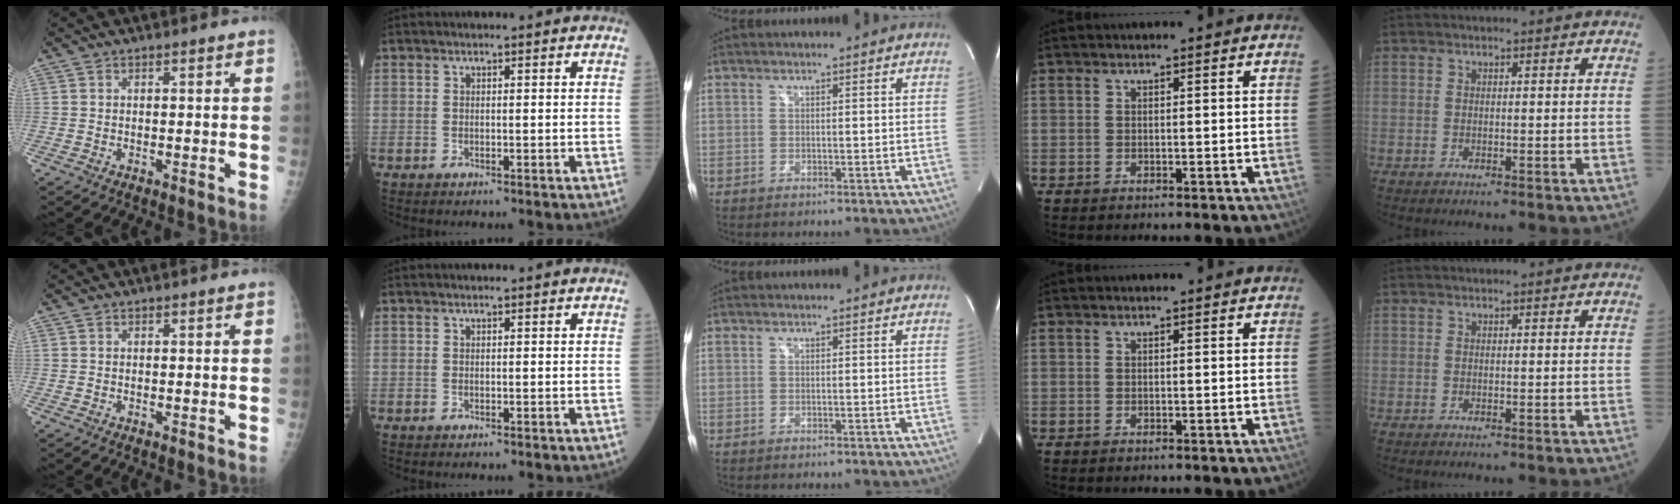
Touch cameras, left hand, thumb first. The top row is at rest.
{}